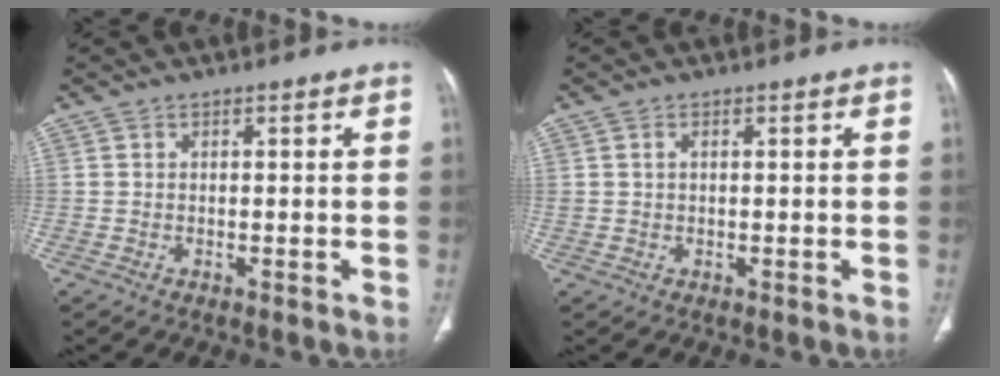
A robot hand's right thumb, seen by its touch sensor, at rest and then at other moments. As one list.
[{"total": 1.1, "force": [0.4, 0.7, 0.7], "torque": [-0.015, 0.001, 0.011]}]